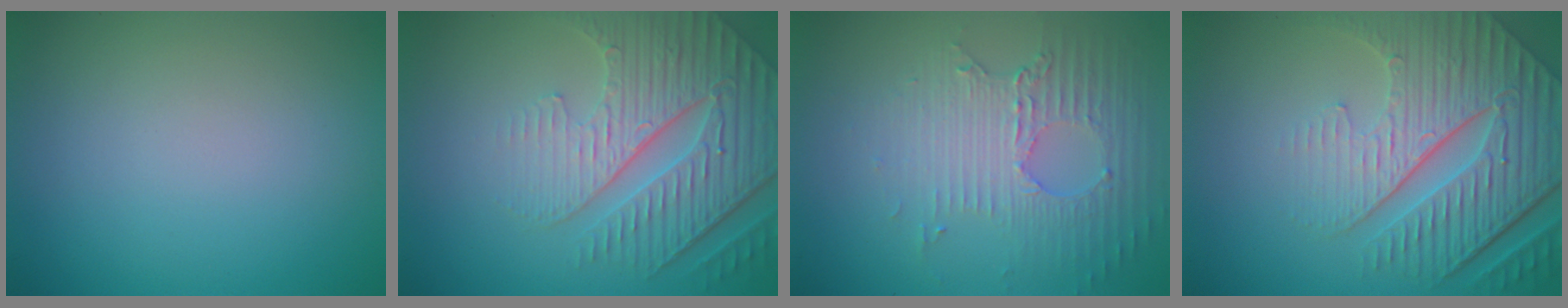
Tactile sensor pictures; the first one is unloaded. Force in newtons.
{"total": 6.8, "press": 5.2, "slide": 4.3}
{"total": 5.0, "press": 3.4, "slide": 3.6}
{"total": 8.7, "press": 6.1, "slide": 6.1}